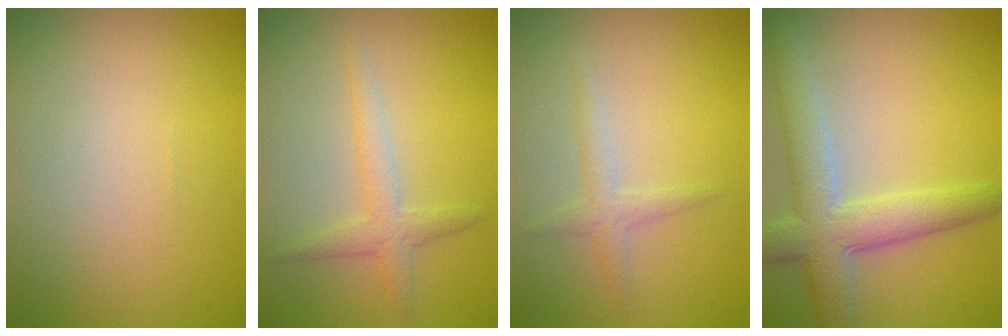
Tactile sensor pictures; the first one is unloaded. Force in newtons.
{"total": 2.3, "press": 2.3, "slide": 0.1}
{"total": 1.5, "press": 1.5, "slide": 0.0}
{"total": 5.6, "press": 5.5, "slide": 0.2}